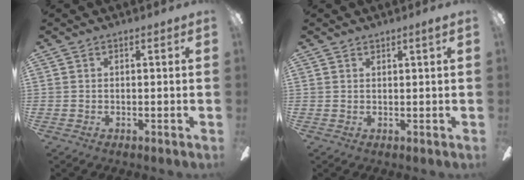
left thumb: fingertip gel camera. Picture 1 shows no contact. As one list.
[{"total": 1.3, "force": [1.1, 0.1, 0.7], "torque": [-0.013, 0.000, 0.019]}]